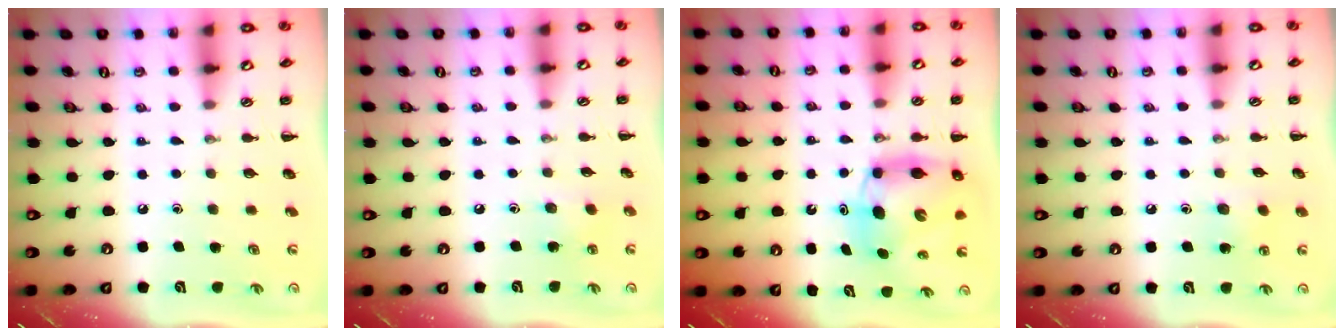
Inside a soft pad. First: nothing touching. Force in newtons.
{"total": 6.3, "press": 6.1, "slide": 1.6}
{"total": 7.8, "press": 7.3, "slide": 2.6}
{"total": 6.6, "press": 6.4, "slide": 1.8}